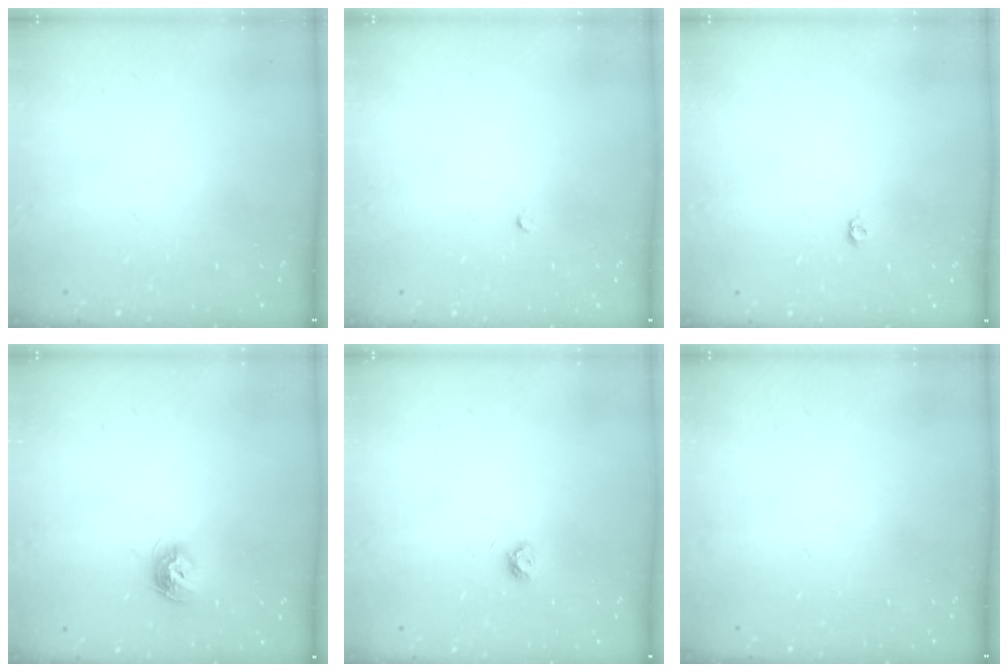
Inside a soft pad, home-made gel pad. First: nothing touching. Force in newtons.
{"total": 2.0, "press": 2.0, "slide": 0.3}
{"total": 3.5, "press": 3.5, "slide": 0.4}
{"total": 8.3, "press": 8.3, "slide": 0.2}
{"total": 3.9, "press": 3.9, "slide": 0.6}
{"total": 0.0}